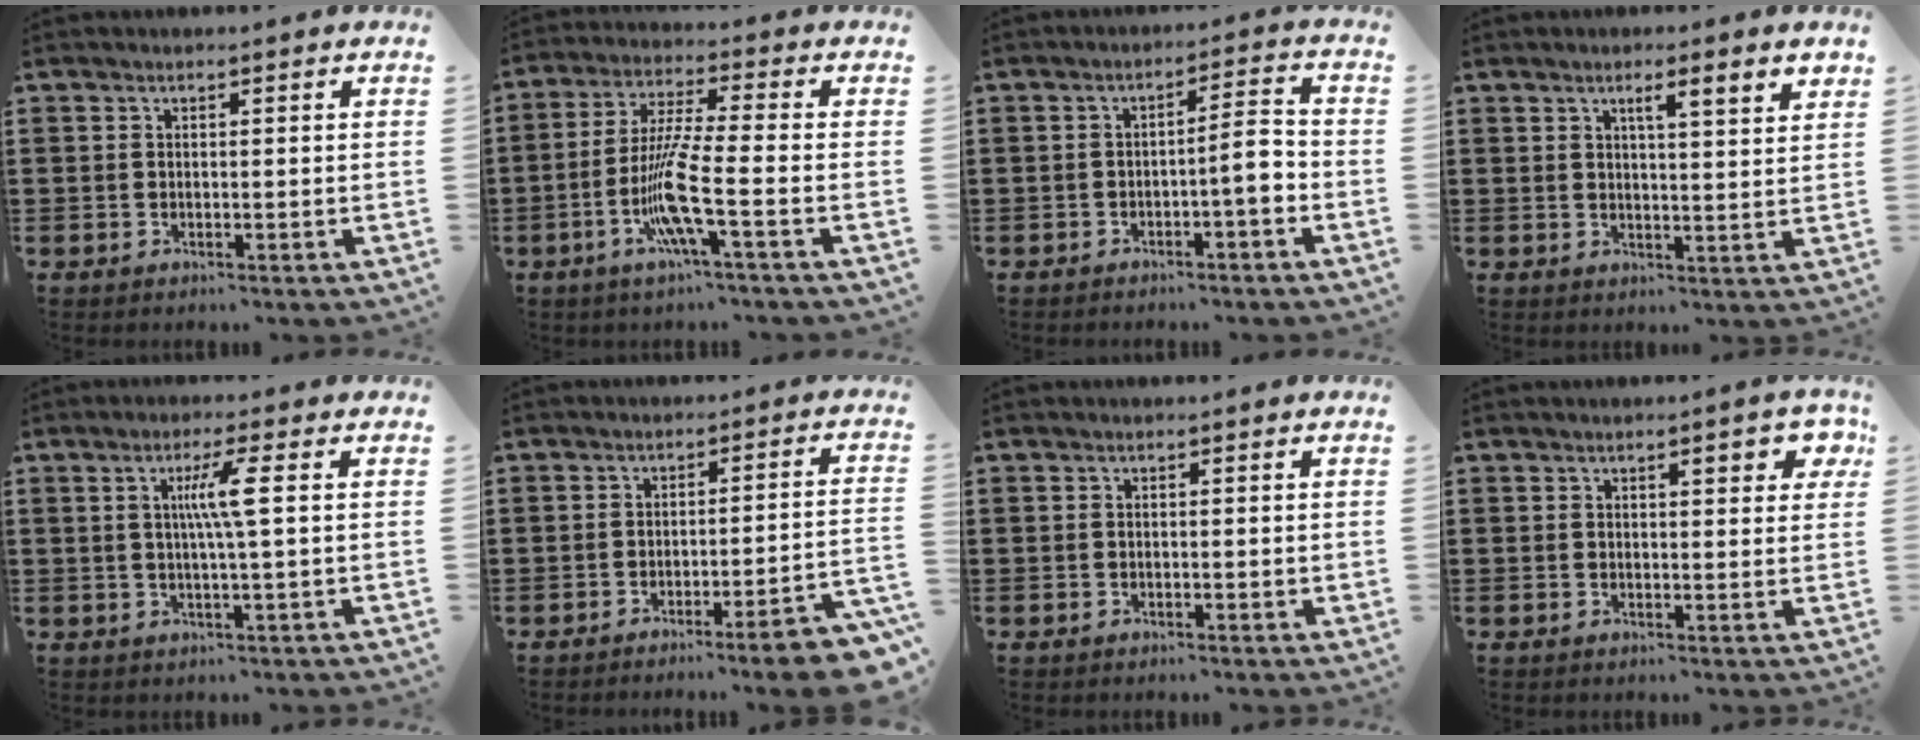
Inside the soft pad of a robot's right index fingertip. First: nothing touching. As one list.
[{"total": 9.7, "force": [-3.5, 0.4, 9.1], "torque": [-0.198, -0.019, -0.075]}, {"total": 5.2, "force": [-1.7, 0.8, 4.9], "torque": [-0.076, 0.002, -0.035]}, {"total": 2.7, "force": [1.4, 0.0, 2.3], "torque": [-0.041, -0.007, 0.018]}, {"total": 5.1, "force": [0.8, -0.3, 5.0], "torque": [-0.098, -0.002, 0.008]}, {"total": 6.1, "force": [-4.7, 0.1, 3.9], "torque": [-0.060, -0.009, -0.087]}, {"total": 0.0}, {"total": 3.6, "force": [1.7, 1.0, 3.0], "torque": [-0.038, -0.001, 0.021]}]